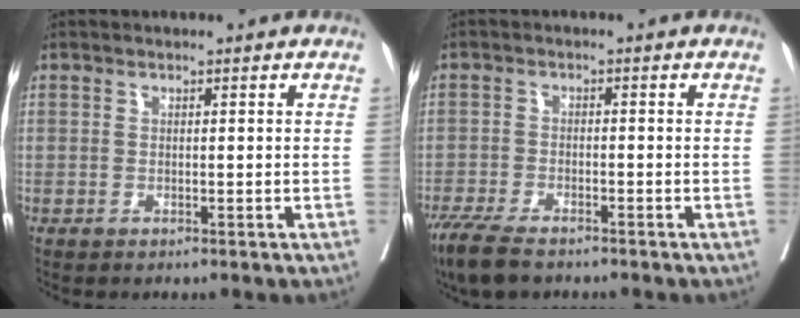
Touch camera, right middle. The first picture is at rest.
{"total": 7.0, "force": [-5.5, 1.9, 3.9], "torque": [-0.071, -0.015, -0.096]}